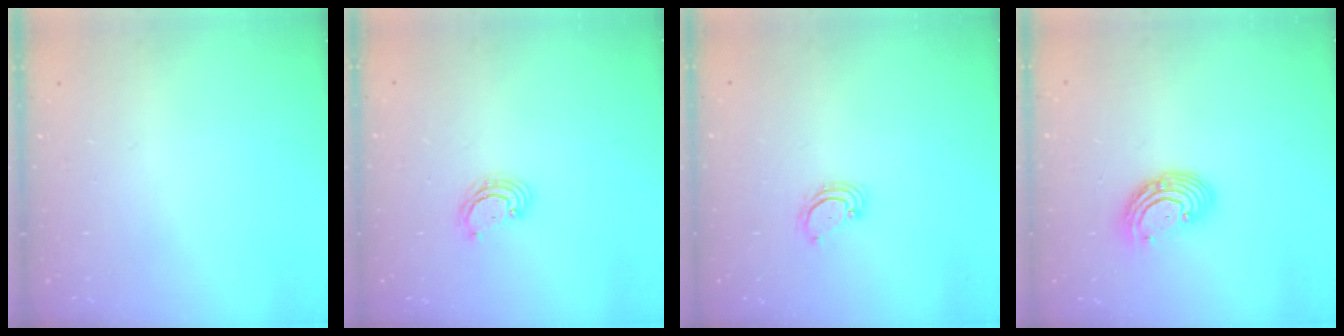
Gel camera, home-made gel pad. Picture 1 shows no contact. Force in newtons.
{"total": 3.6, "press": 3.6, "slide": 0.2}
{"total": 3.1, "press": 3.1, "slide": 0.3}
{"total": 8.1, "press": 8.0, "slide": 1.5}